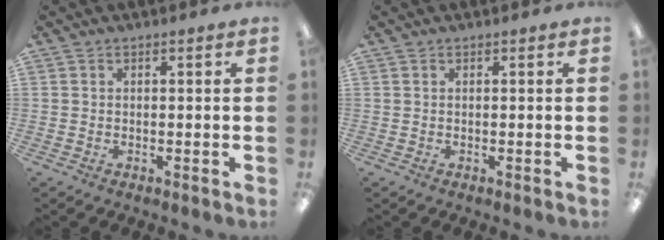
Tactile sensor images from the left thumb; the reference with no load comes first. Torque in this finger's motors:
{"motor_torque": [0.00, 0.00, -0.15, 0.14, 0.00]}